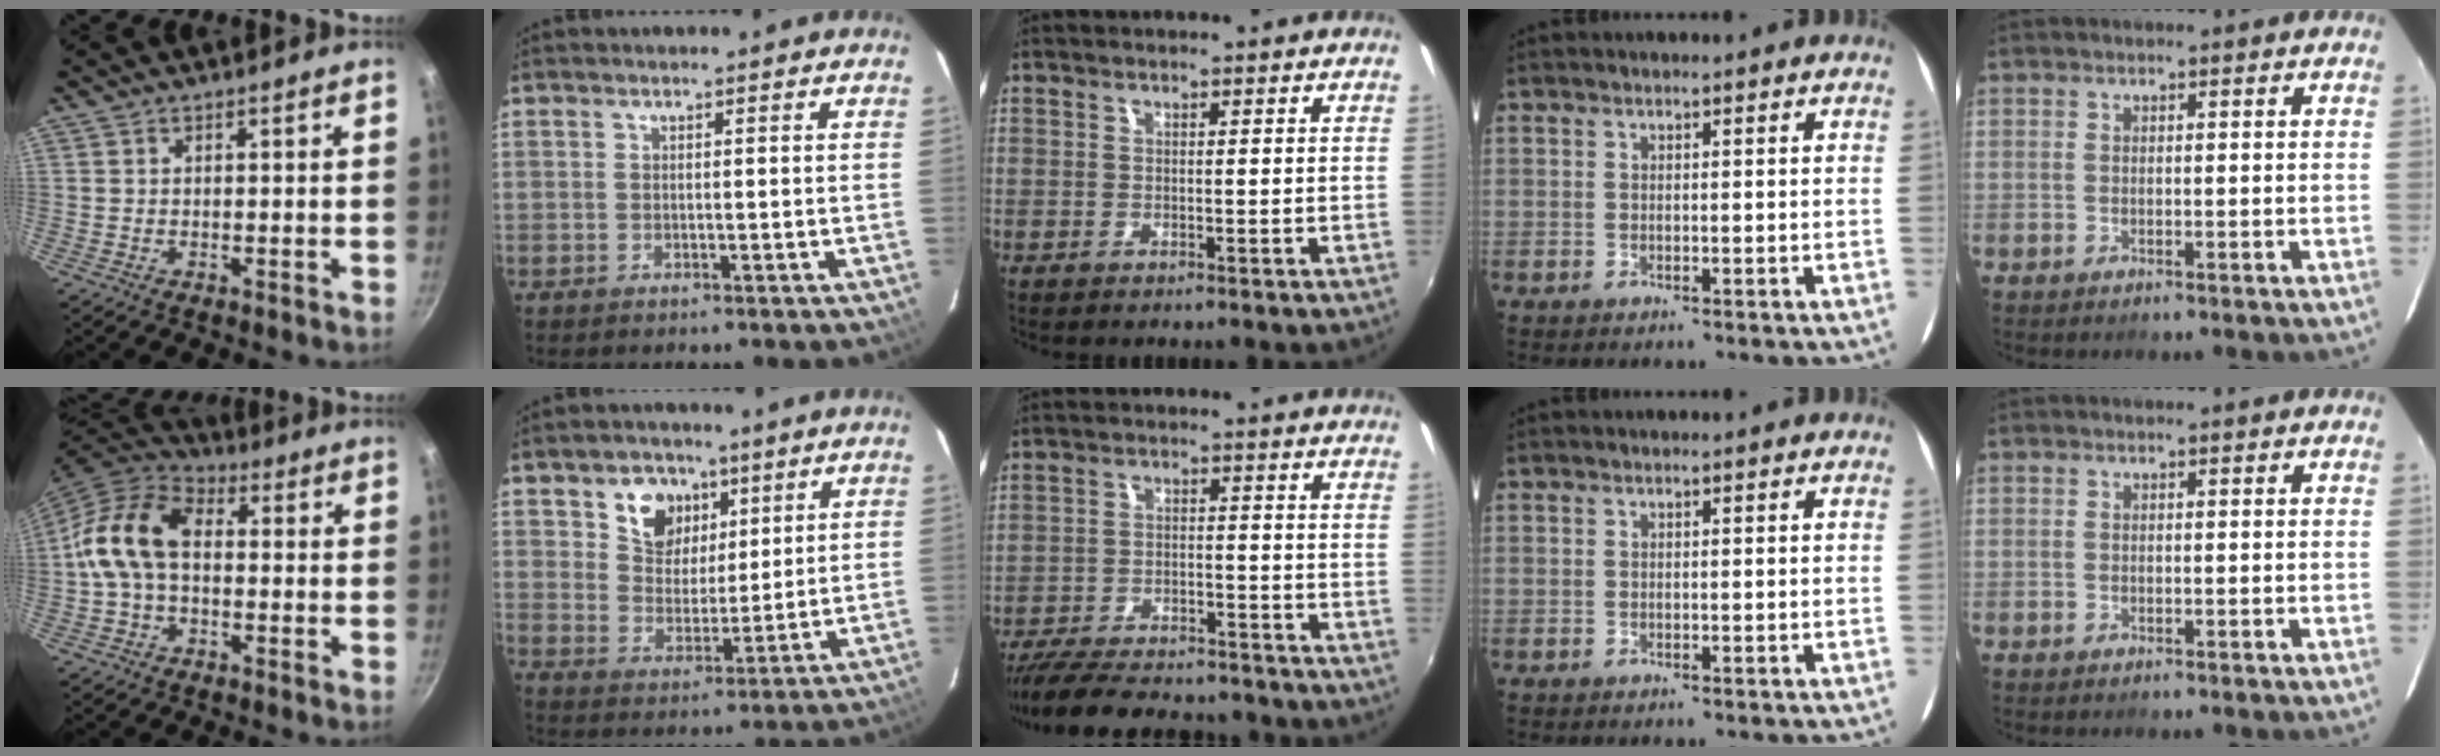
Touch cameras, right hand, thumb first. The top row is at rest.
{"thumb": {"total": 12.6, "force": [-0.2, 8.4, 9.4], "torque": [-0.159, 0.036, -0.023]}, "index": {"total": 8.7, "force": [4.6, 6.7, 3.2], "torque": [-0.057, 0.009, 0.086]}, "middle": {"total": 19.3, "force": [-16.6, 5.5, 8.2], "torque": [-0.175, -0.018, -0.243]}}